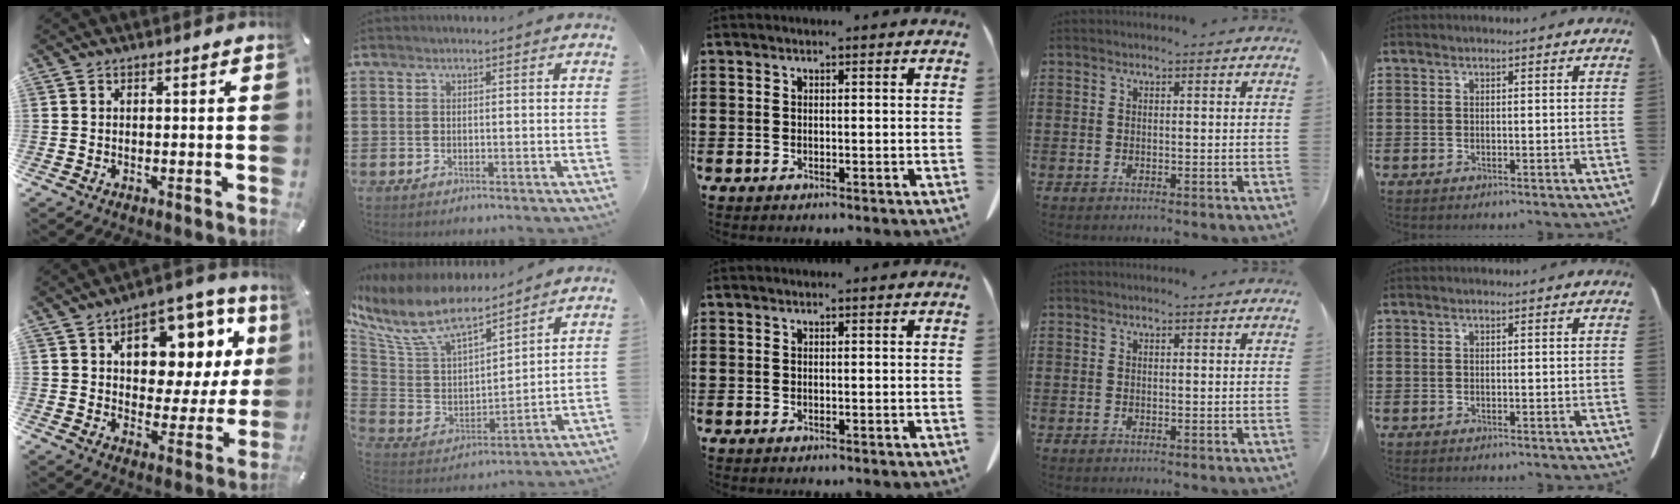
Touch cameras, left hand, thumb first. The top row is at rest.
{"thumb": {"total": 14.1, "force": [6.7, 9.0, 8.7], "torque": [-0.118, -0.046, 0.110]}, "index": {"total": 11.1, "force": [8.8, 3.6, 5.7], "torque": [-0.153, -0.050, 0.156]}}